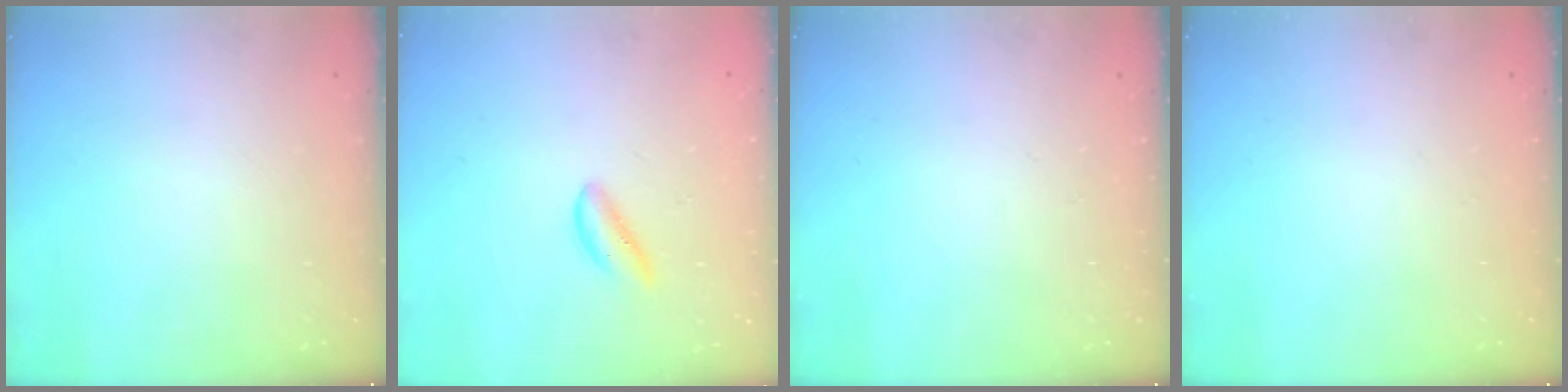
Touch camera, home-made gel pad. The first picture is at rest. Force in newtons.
{"total": 1.6, "press": 1.5, "slide": 0.3}
{"total": 0.0}
{"total": 0.0}